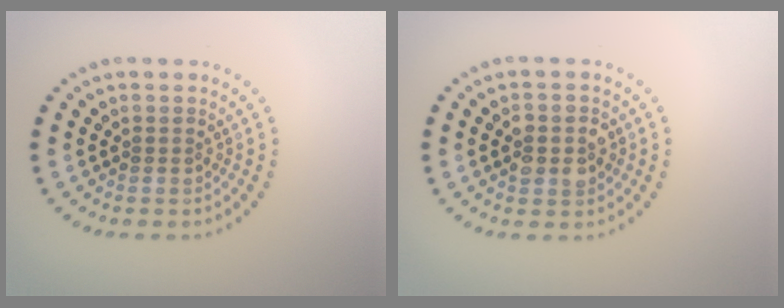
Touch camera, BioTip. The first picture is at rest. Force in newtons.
{"total": 2.8, "press": 2.8, "slide": 0.3}